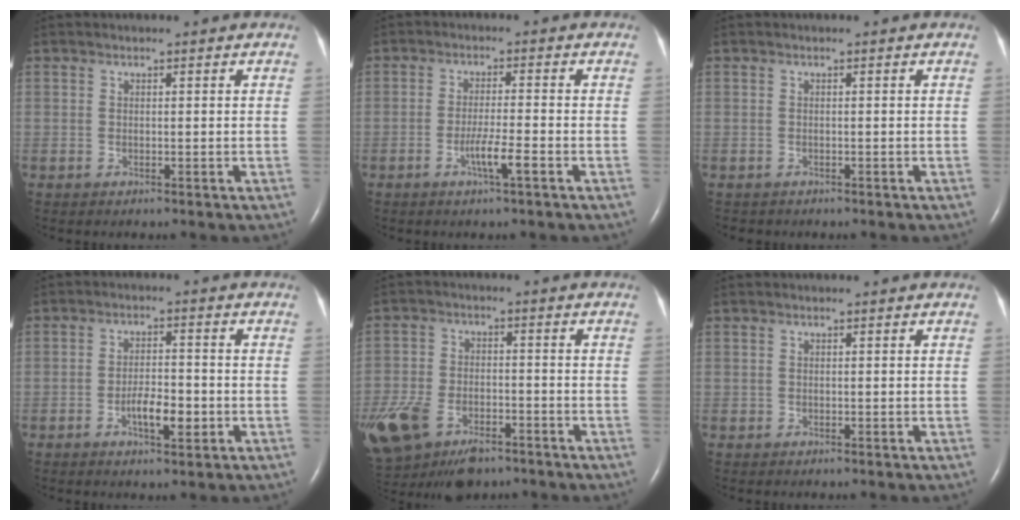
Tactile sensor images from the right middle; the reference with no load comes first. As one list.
[{"total": 3.9, "force": [-1.8, -0.2, 3.4], "torque": [-0.067, -0.006, -0.035]}, {"total": 0.8, "force": [-0.7, 0.4, 0.0], "torque": [-0.009, 0.000, -0.010]}, {"total": 4.8, "force": [-1.8, 1.5, 4.2], "torque": [-0.076, 0.002, -0.027]}, {"total": 23.6, "force": [-13.1, 14.6, 13.2], "torque": [-0.382, -0.034, -0.213]}, {"total": 0.0}]